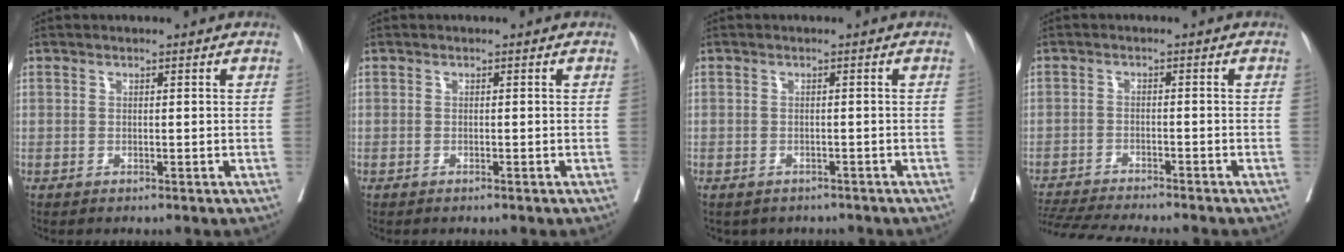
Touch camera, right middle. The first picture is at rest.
{"total": 0.6, "force": [-0.4, 0.0, 0.4], "torque": [-0.012, -0.002, -0.006]}
{"total": 4.2, "force": [-3.6, 2.2, 0.6], "torque": [0.000, 0.008, -0.043]}
{"total": 12.4, "force": [-11.4, 0.5, 4.9], "torque": [-0.074, -0.014, -0.172]}